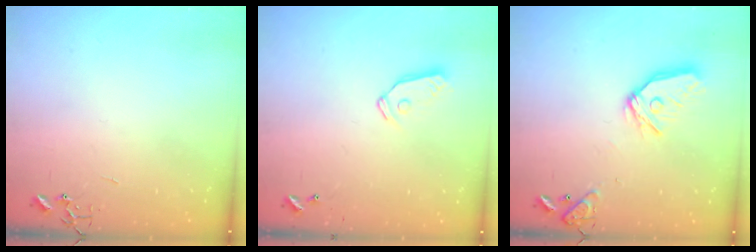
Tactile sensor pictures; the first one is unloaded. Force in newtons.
{"total": 7.6, "press": 7.6, "slide": 0.2}
{"total": 15.8, "press": 15.6, "slide": 2.1}